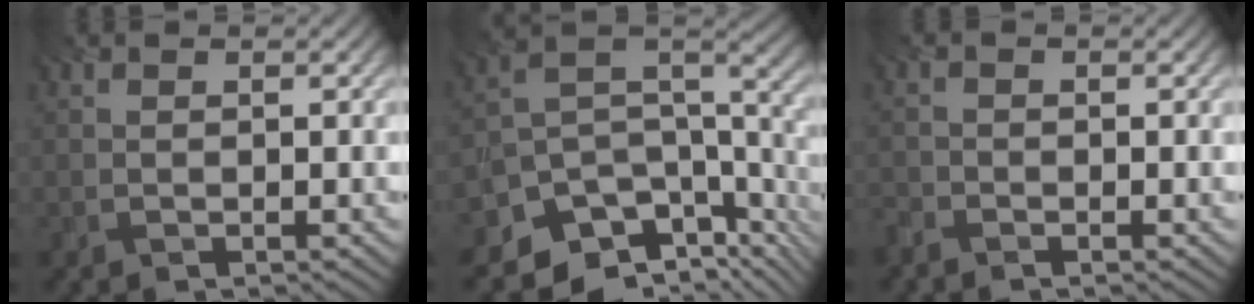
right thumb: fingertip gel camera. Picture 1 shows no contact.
{"total": 11.3, "force": [-6.6, 6.7, 6.2], "torque": [-0.134, -0.017, -0.106]}
{"total": 1.6, "force": [-1.5, 0.4, 0.4], "torque": [-0.013, -0.007, -0.040]}